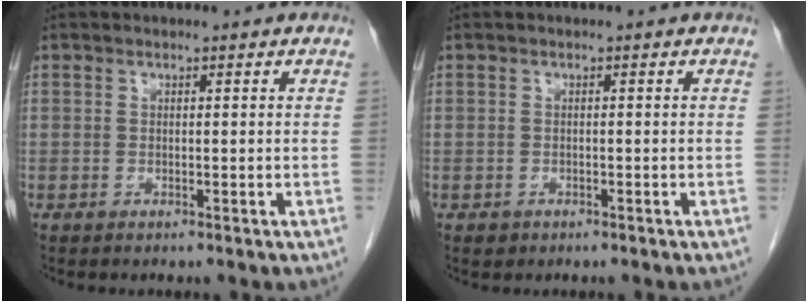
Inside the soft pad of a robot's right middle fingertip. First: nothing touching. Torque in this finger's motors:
{"motor_torque": [0.45, -0.05, 0.01, 0.01]}